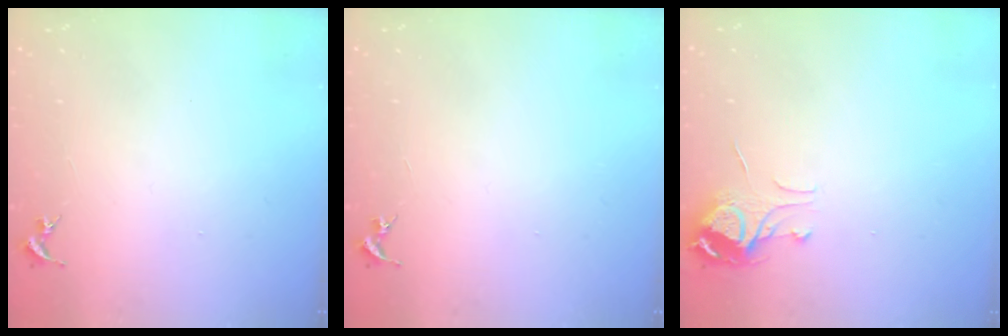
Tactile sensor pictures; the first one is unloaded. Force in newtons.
{"total": 0.0}
{"total": 7.1, "press": 7.1, "slide": 0.5}